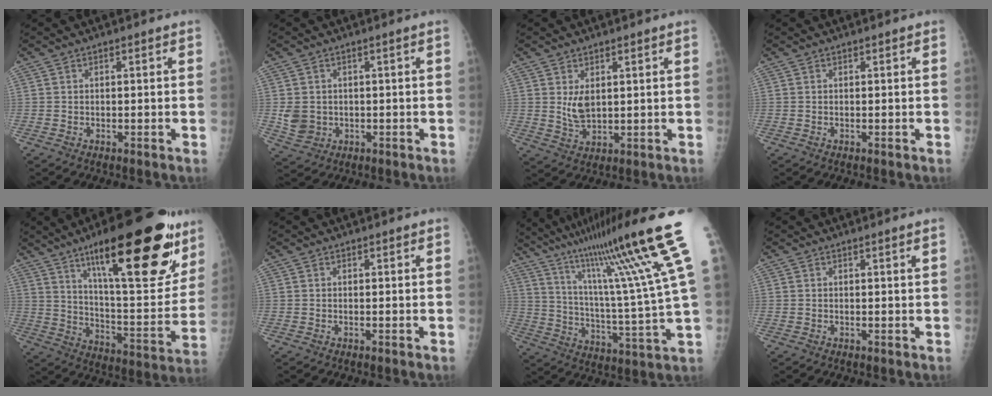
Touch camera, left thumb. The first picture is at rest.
{"total": 4.3, "force": [0.0, 3.6, 2.3], "torque": [-0.038, 0.004, 0.012]}
{"total": 4.5, "force": [1.4, 2.4, 3.5], "torque": [-0.060, -0.016, 0.035]}
{"total": 0.0}
{"total": 30.6, "force": [17.0, 8.8, 23.8], "torque": [-0.316, -0.054, 0.266]}
{"total": 0.0}
{"total": 23.5, "force": [14.5, -0.2, 18.5], "torque": [-0.284, -0.057, 0.235]}
{"total": 0.6, "force": [0.3, -0.2, 0.5], "torque": [-0.018, -0.004, 0.008]}